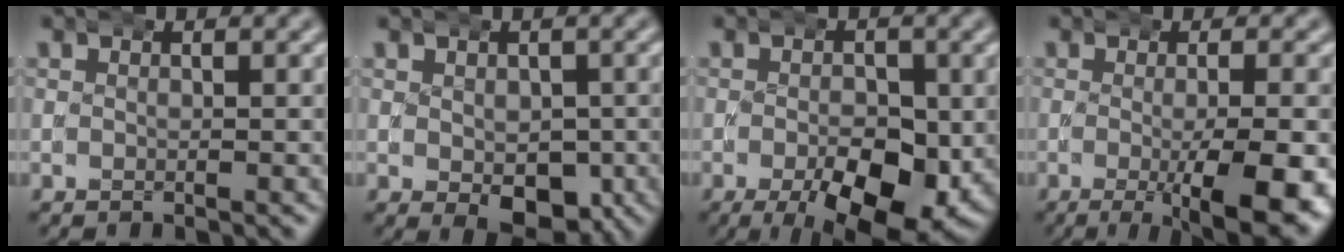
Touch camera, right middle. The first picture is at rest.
{"total": 5.7, "force": [-2.4, 3.4, 3.9], "torque": [-0.064, -0.032, -0.020]}
{"total": 9.6, "force": [-3.5, 4.7, 7.7], "torque": [-0.118, -0.035, -0.040]}
{"total": 9.0, "force": [-3.4, 2.4, 8.0], "torque": [-0.120, -0.025, -0.041]}